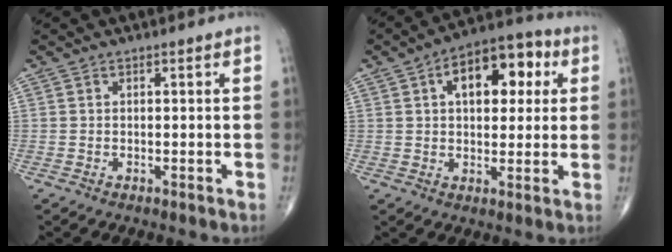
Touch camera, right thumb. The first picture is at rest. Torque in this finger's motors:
{"motor_torque": [0.54, 2.96, 0.94, 0.27, 0.28]}